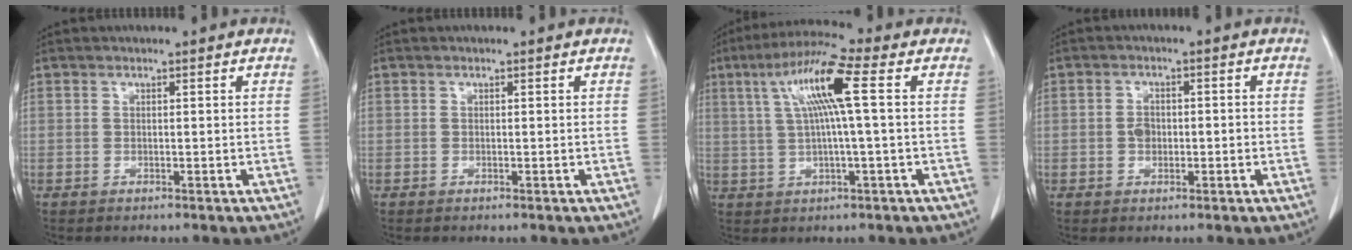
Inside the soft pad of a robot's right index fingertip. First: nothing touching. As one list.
[{"total": 0.0}, {"total": 10.7, "force": [2.4, 0.2, 10.4], "torque": [-0.202, 0.024, 0.043]}, {"total": 3.0, "force": [-0.4, 2.1, 2.1], "torque": [-0.041, 0.011, -0.006]}]